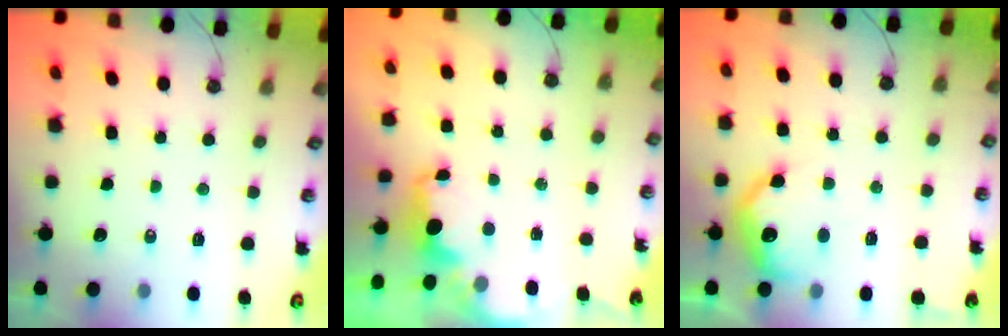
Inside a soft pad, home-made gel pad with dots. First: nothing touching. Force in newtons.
{"total": 2.0, "press": 1.9, "slide": 0.7}
{"total": 14.2, "press": 14.2, "slide": 0.9}